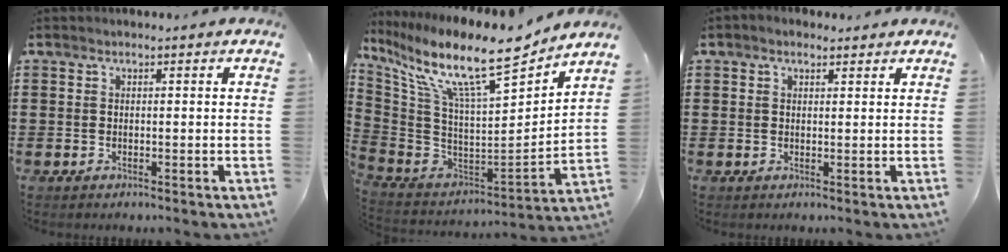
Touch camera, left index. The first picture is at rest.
{"total": 13.2, "force": [10.0, 2.0, 8.4], "torque": [-0.179, -0.072, 0.163]}
{"total": 1.2, "force": [0.9, 0.6, 0.5], "torque": [-0.012, 0.005, 0.017]}